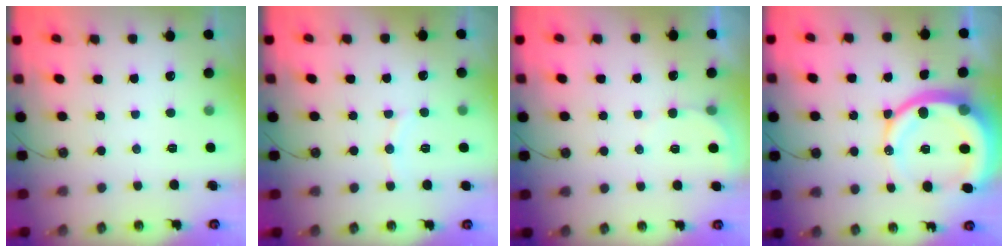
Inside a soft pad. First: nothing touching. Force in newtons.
{"total": 5.0, "press": 4.8, "slide": 1.2}
{"total": 2.2, "press": 2.2, "slide": 0.2}
{"total": 16.5, "press": 16.3, "slide": 2.1}